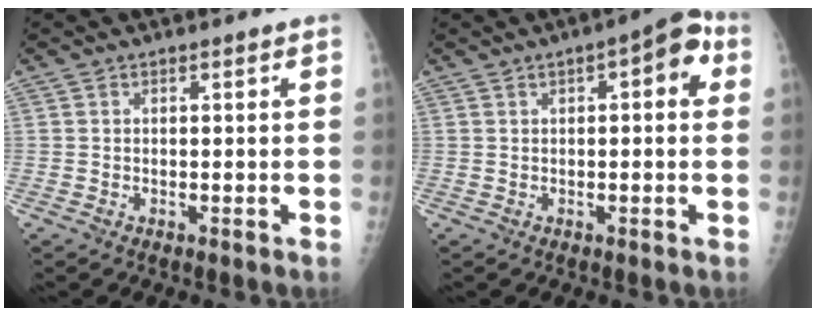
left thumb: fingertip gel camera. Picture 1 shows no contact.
{"total": 6.9, "force": [1.9, 2.8, 6.0], "torque": [-0.057, 0.017, 0.014]}